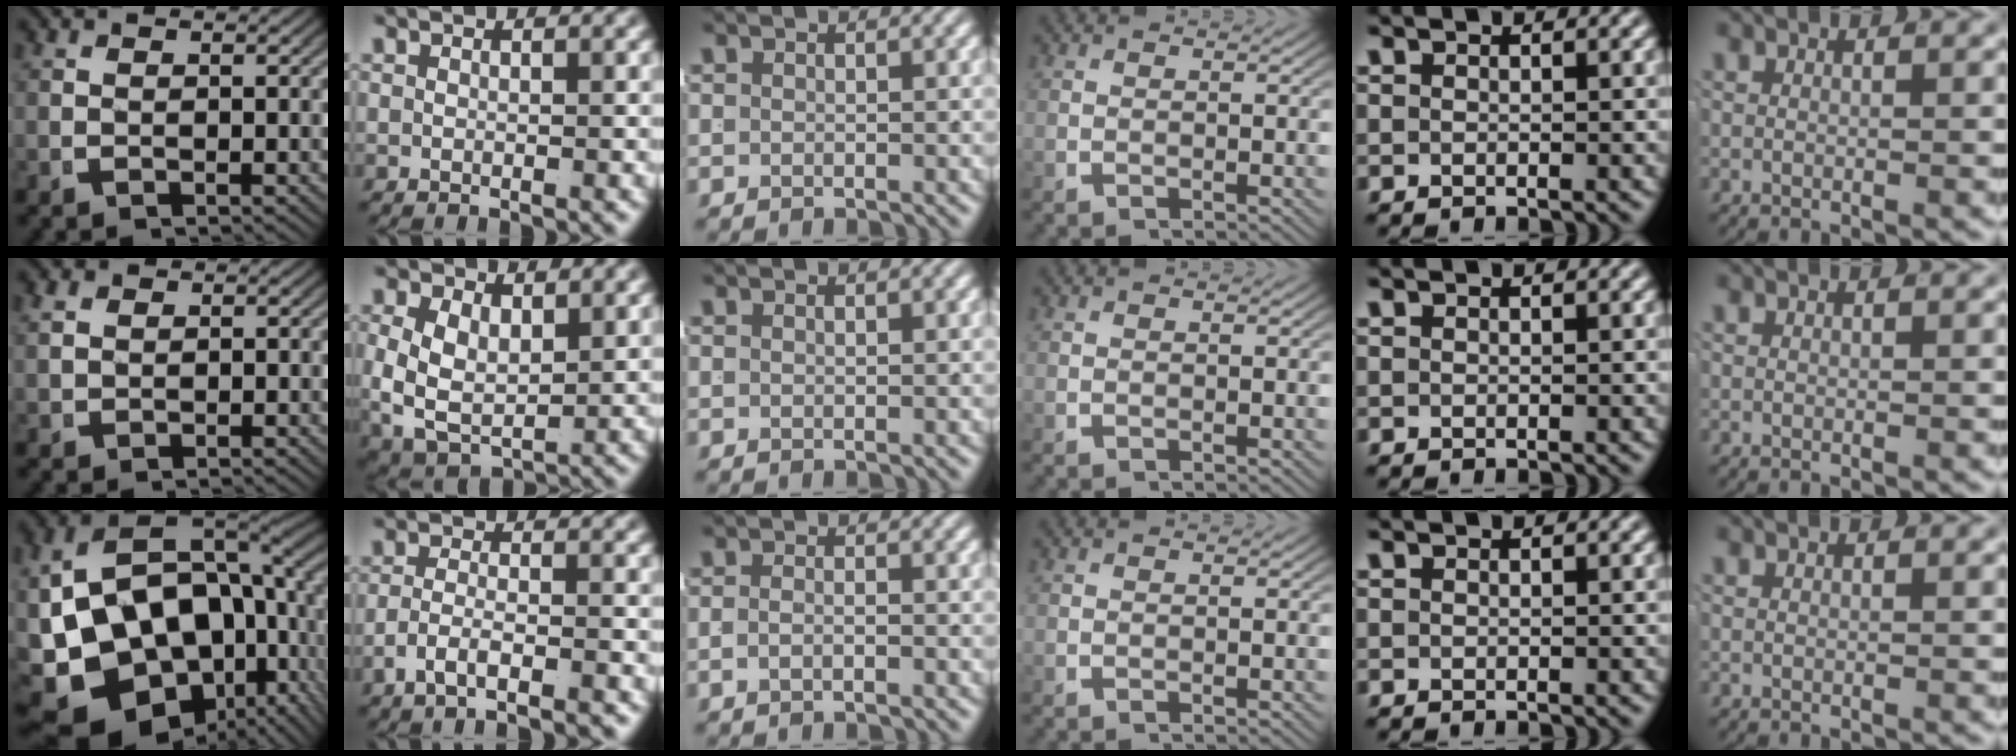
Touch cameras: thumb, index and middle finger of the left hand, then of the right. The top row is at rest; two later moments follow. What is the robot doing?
{"motion": "lift_and_place", "object": "shorts"}